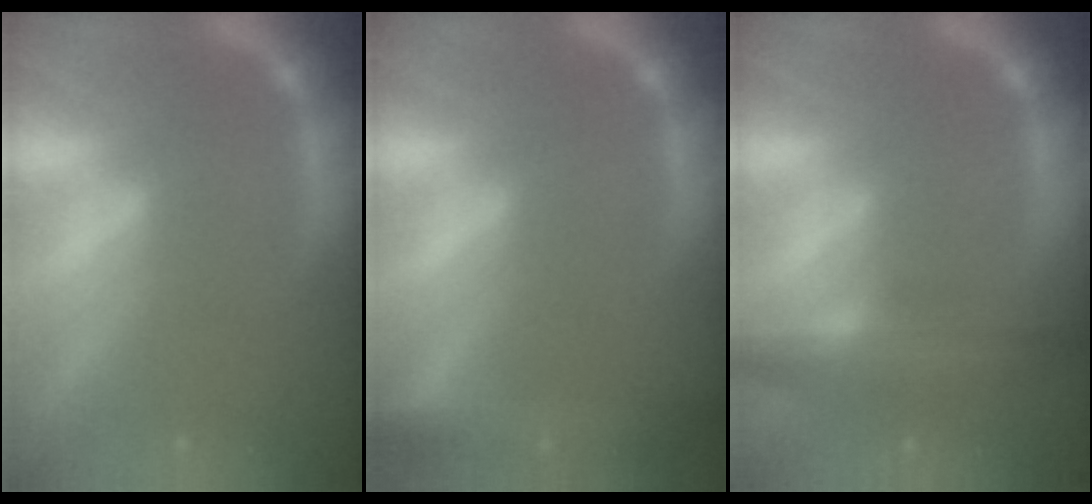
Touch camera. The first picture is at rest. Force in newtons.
{"total": 7.0}
{"total": 6.5}